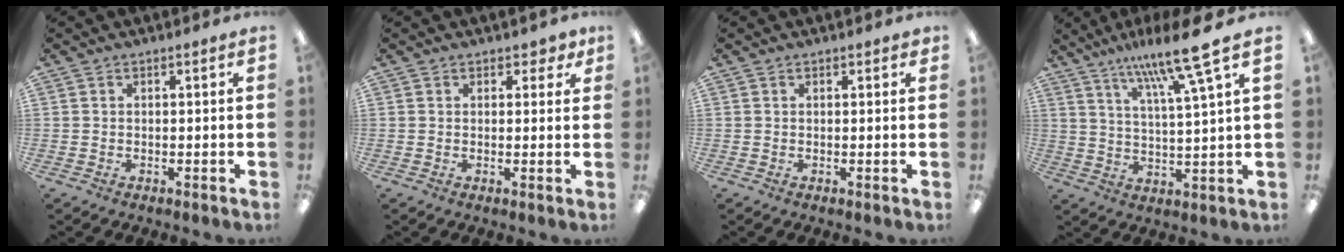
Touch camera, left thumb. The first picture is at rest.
{"total": 2.4, "force": [1.6, 1.7, 0.8], "torque": [-0.002, -0.001, 0.025]}
{"total": 0.7, "force": [0.5, 0.5, 0.0], "torque": [0.006, -0.002, 0.007]}
{"total": 13.2, "force": [9.6, 0.6, 9.1], "torque": [-0.159, -0.049, 0.152]}